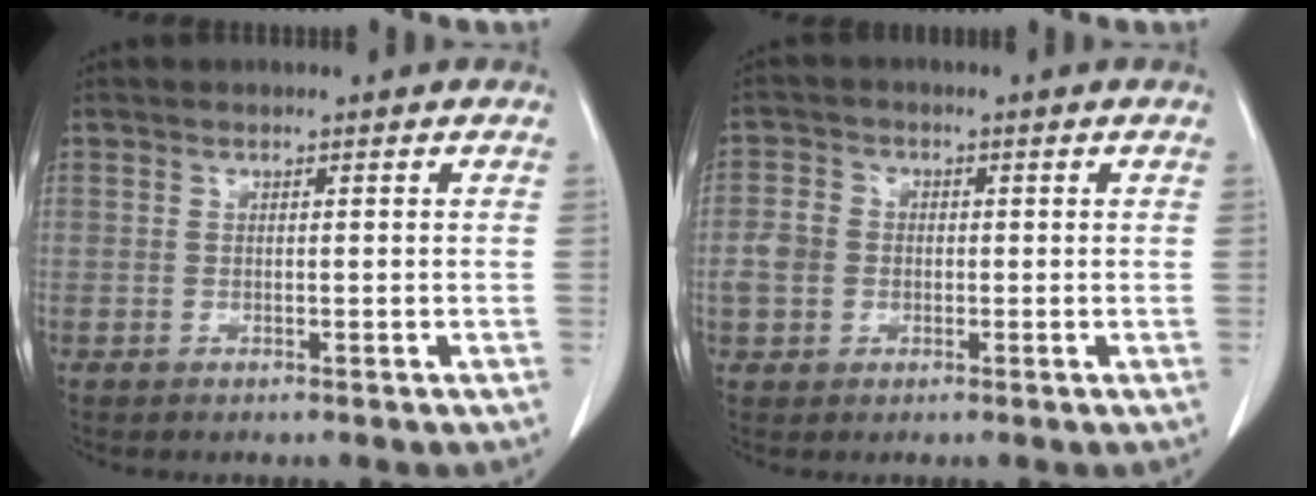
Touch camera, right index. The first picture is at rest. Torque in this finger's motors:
{"motor_torque": [0.34, 0.05, 0.09, 0.04]}